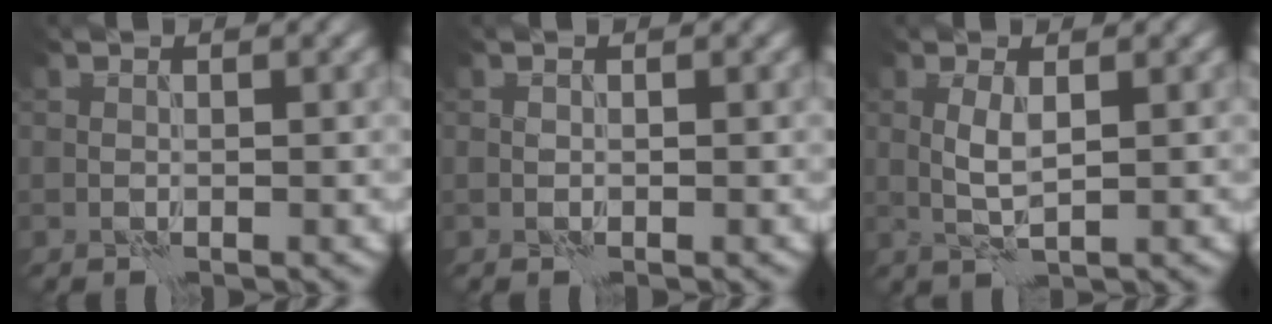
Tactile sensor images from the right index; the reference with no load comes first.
{"total": 0.0}
{"total": 2.0, "force": [0.5, 0.4, 1.9], "torque": [-0.045, 0.002, 0.011]}